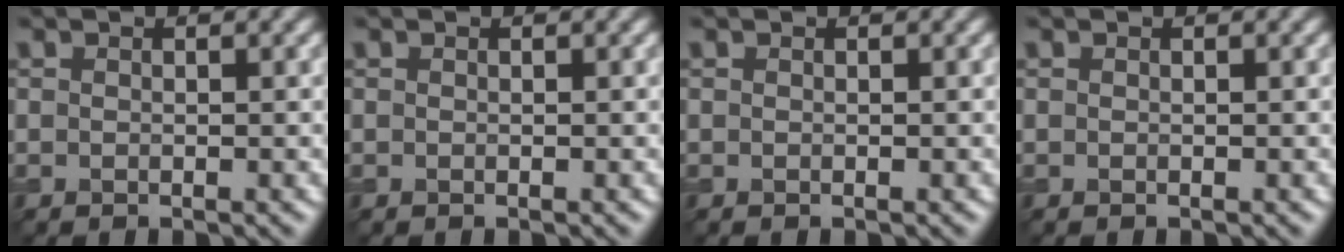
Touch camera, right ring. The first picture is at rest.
{"total": 0.0}
{"total": 0.0}
{"total": 0.0}